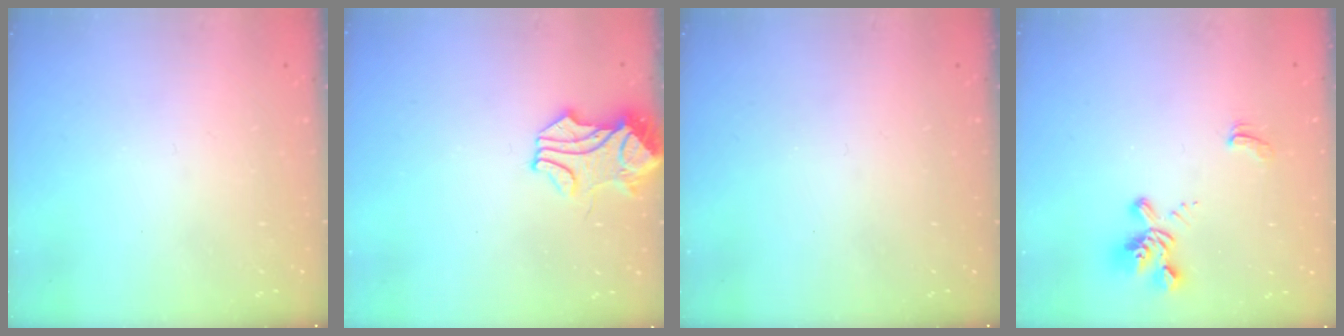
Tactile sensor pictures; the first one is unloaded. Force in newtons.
{"total": 1.9, "press": 1.8, "slide": 0.6}
{"total": 0.0}
{"total": 2.4, "press": 2.1, "slide": 1.2}